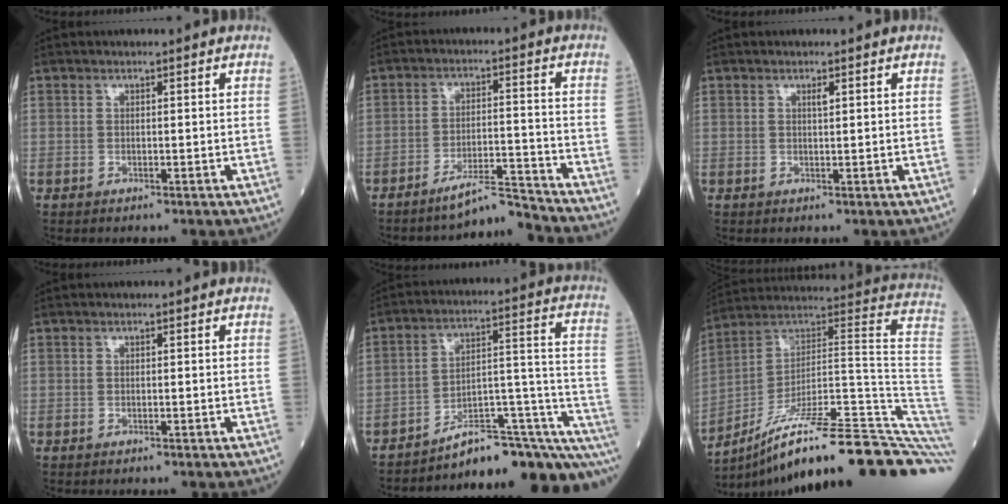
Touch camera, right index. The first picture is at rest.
{"total": 6.4, "force": [-6.2, -1.2, 0.7], "torque": [-0.007, 0.005, -0.107]}
{"total": 0.8, "force": [0.4, 0.1, 0.7], "torque": [-0.014, -0.001, 0.007]}
{"total": 0.0}
{"total": 17.6, "force": [-14.4, 3.2, 9.7], "torque": [-0.066, 0.071, -0.198]}
{"total": 31.8, "force": [-22.8, 2.1, 22.1], "torque": [-0.189, 0.026, -0.336]}